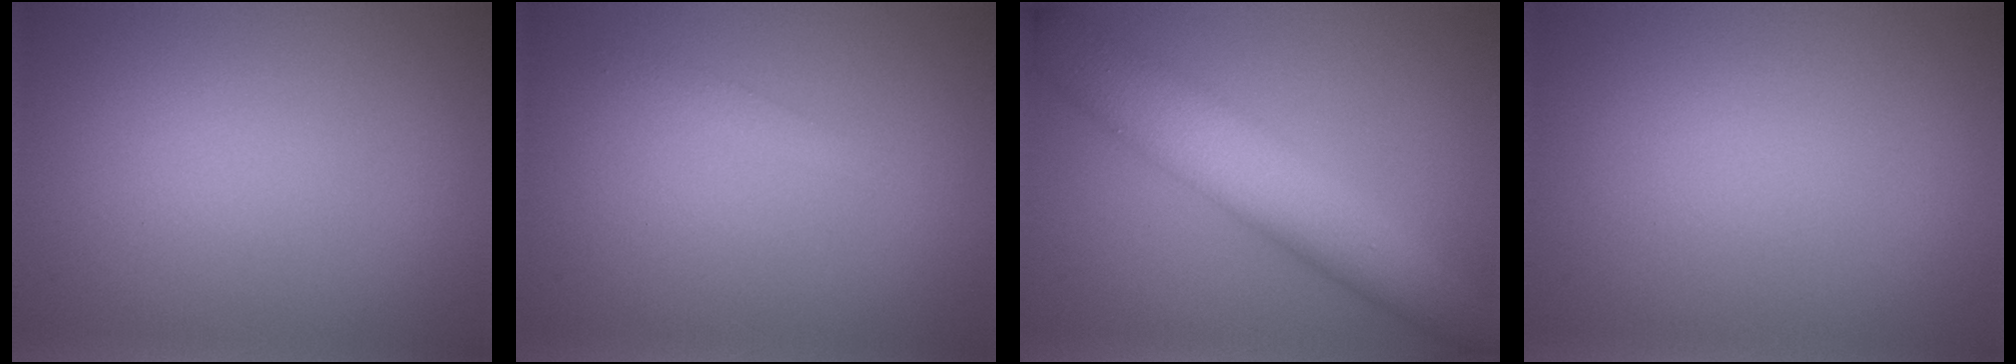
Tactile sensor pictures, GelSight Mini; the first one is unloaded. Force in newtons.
{"total": 0.9, "press": 0.9, "slide": 0.1}
{"total": 7.4, "press": 7.4, "slide": 0.4}
{"total": 0.0}